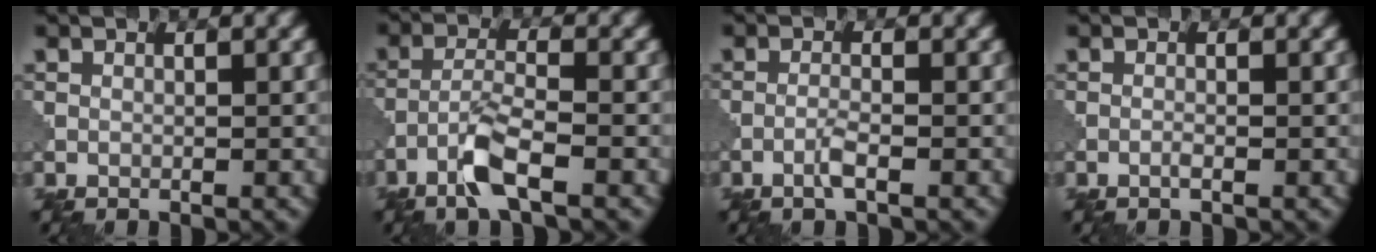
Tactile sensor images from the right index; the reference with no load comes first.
{"total": 4.0, "force": [-2.5, 0.6, 3.1], "torque": [-0.067, 0.005, -0.058]}
{"total": 1.5, "force": [-0.8, 0.1, 1.3], "torque": [-0.027, 0.004, -0.020]}
{"total": 0.6, "force": [-0.3, 0.0, 0.5], "torque": [-0.012, 0.000, -0.009]}